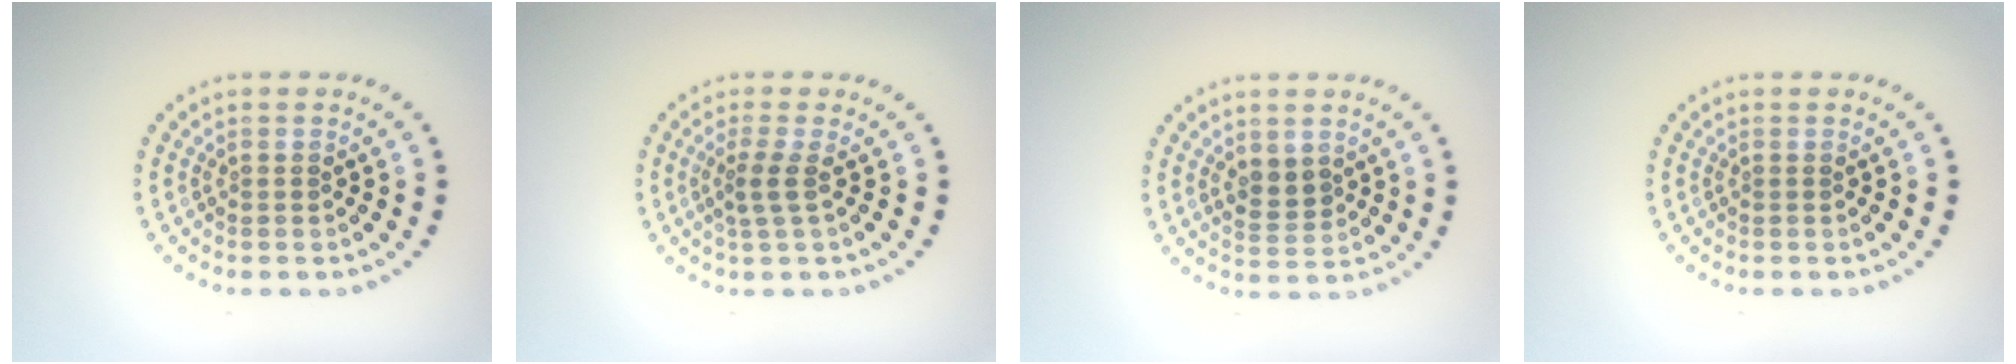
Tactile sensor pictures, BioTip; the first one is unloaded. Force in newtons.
{"total": 2.0, "press": 1.4, "slide": 1.4}
{"total": 2.1, "press": 2.0, "slide": 0.6}
{"total": 0.0}